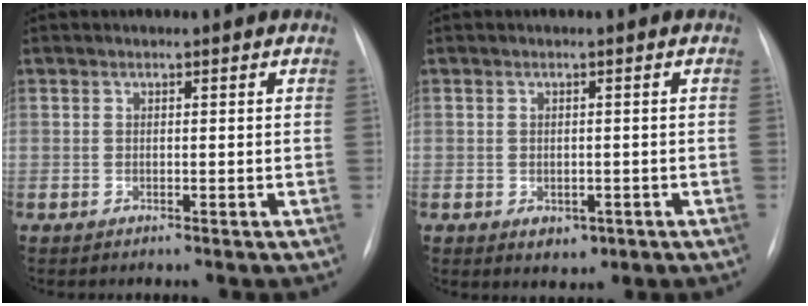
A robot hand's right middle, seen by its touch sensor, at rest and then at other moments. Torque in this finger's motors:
{"motor_torque": [0.35, -0.22, 0.26, 0.04]}